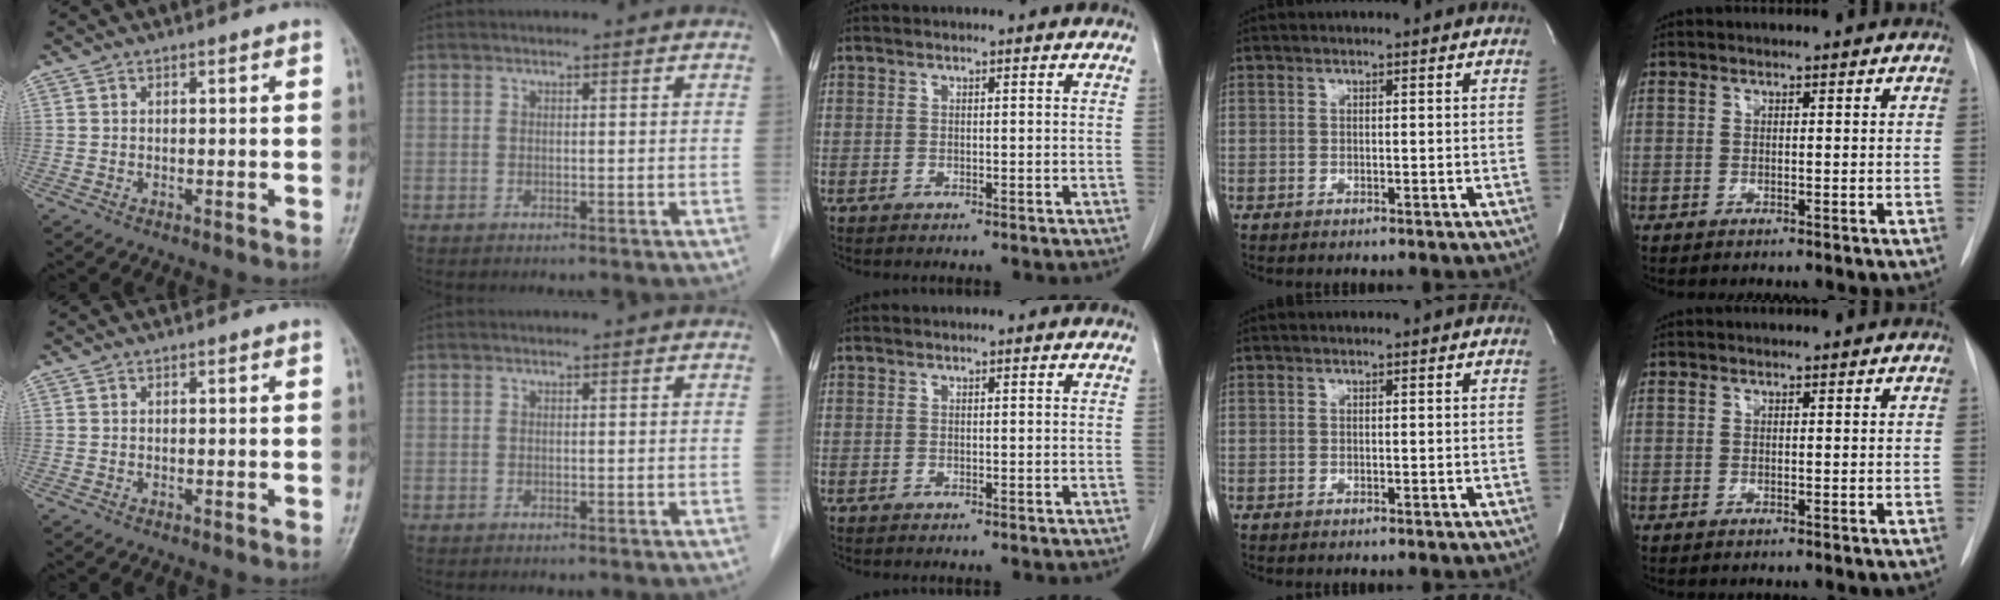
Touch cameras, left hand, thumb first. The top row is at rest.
{}